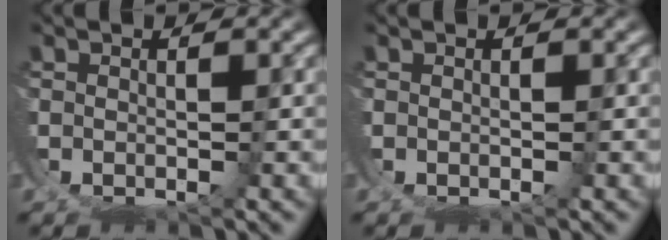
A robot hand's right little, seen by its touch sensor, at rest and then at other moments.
{"total": 0.0}